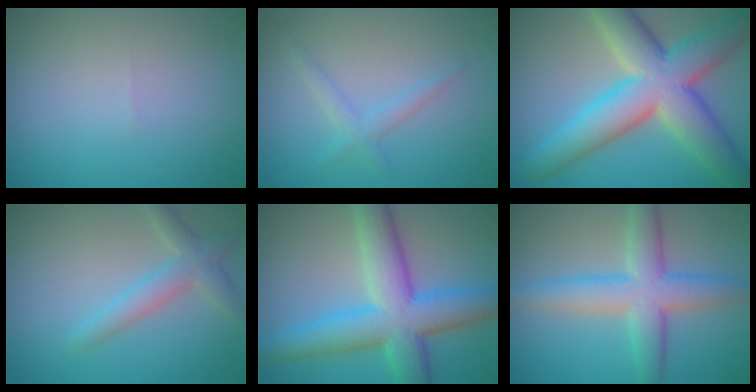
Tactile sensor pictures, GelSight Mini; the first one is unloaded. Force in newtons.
{"total": 1.6, "press": 1.6, "slide": 0.1}
{"total": 10.6, "press": 10.5, "slide": 0.7}
{"total": 2.9, "press": 2.9, "slide": 0.1}
{"total": 8.8, "press": 8.8, "slide": 0.1}
{"total": 5.9, "press": 5.9, "slide": 0.1}